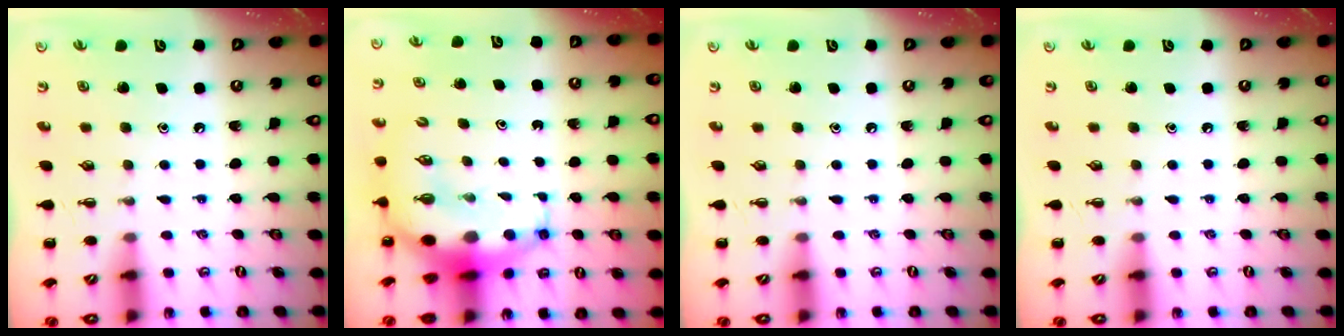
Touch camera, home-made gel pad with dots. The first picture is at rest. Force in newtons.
{"total": 9.7, "press": 9.5, "slide": 2.2}
{"total": 0.0}
{"total": 0.0}